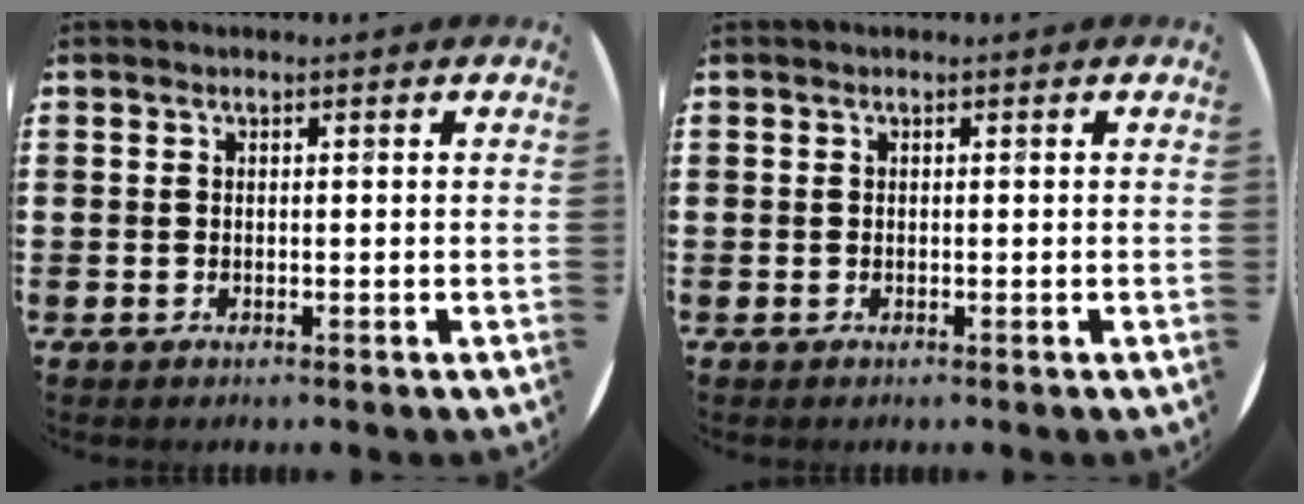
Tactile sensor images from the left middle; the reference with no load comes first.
{"total": 0.0}